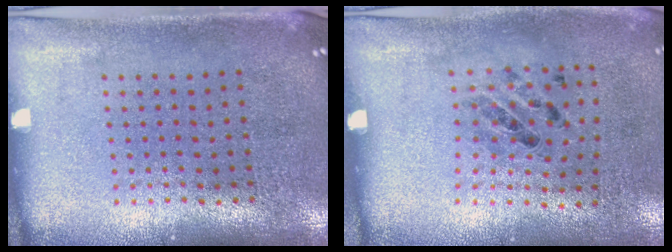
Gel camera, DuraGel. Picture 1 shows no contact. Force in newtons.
{"total": 1.1, "press": 0.7, "slide": 0.8}